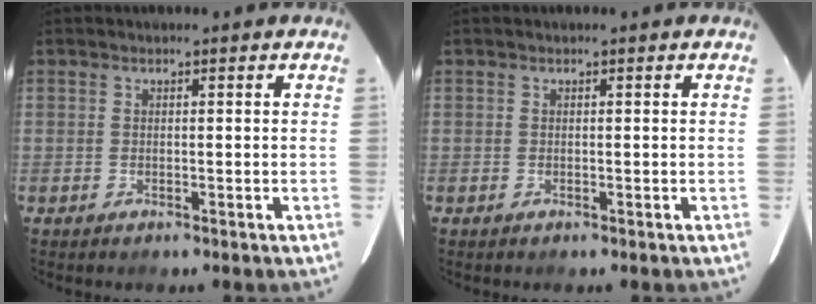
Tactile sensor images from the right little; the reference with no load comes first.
{"total": 0.0}